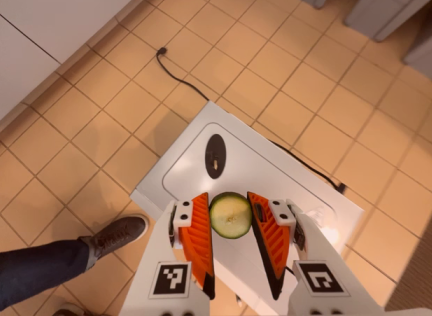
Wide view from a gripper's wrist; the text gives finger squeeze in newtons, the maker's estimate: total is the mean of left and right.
{"total": 6.4, "left": 6.0, "right": 6.8}